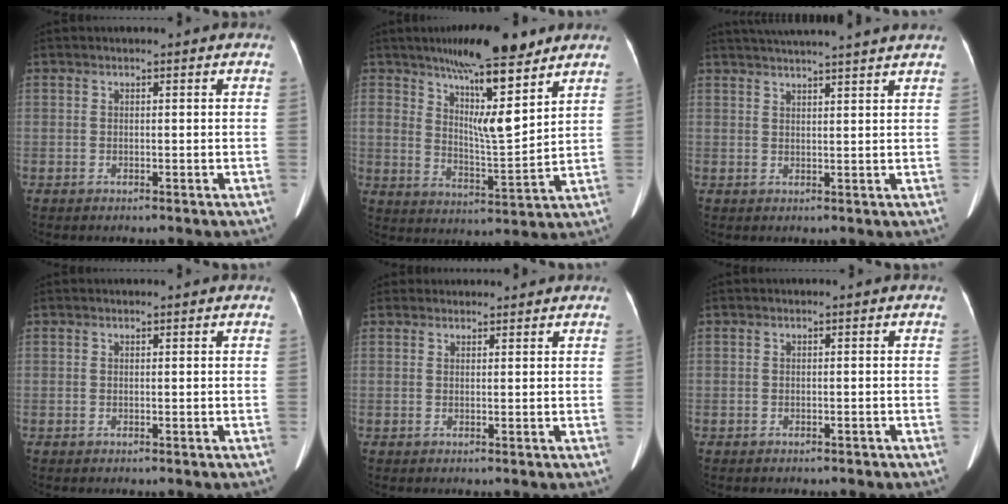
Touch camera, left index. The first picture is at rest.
{"total": 13.2, "force": [9.0, 1.9, 9.4], "torque": [-0.152, -0.010, 0.149]}
{"total": 14.2, "force": [12.9, -0.7, 5.8], "torque": [-0.102, 0.010, 0.169]}
{"total": 0.0}
{"total": 2.4, "force": [2.3, 0.6, -0.1], "torque": [-0.004, 0.015, 0.034]}
{"total": 1.4, "force": [-1.2, 0.4, 0.4], "torque": [-0.011, -0.003, -0.014]}